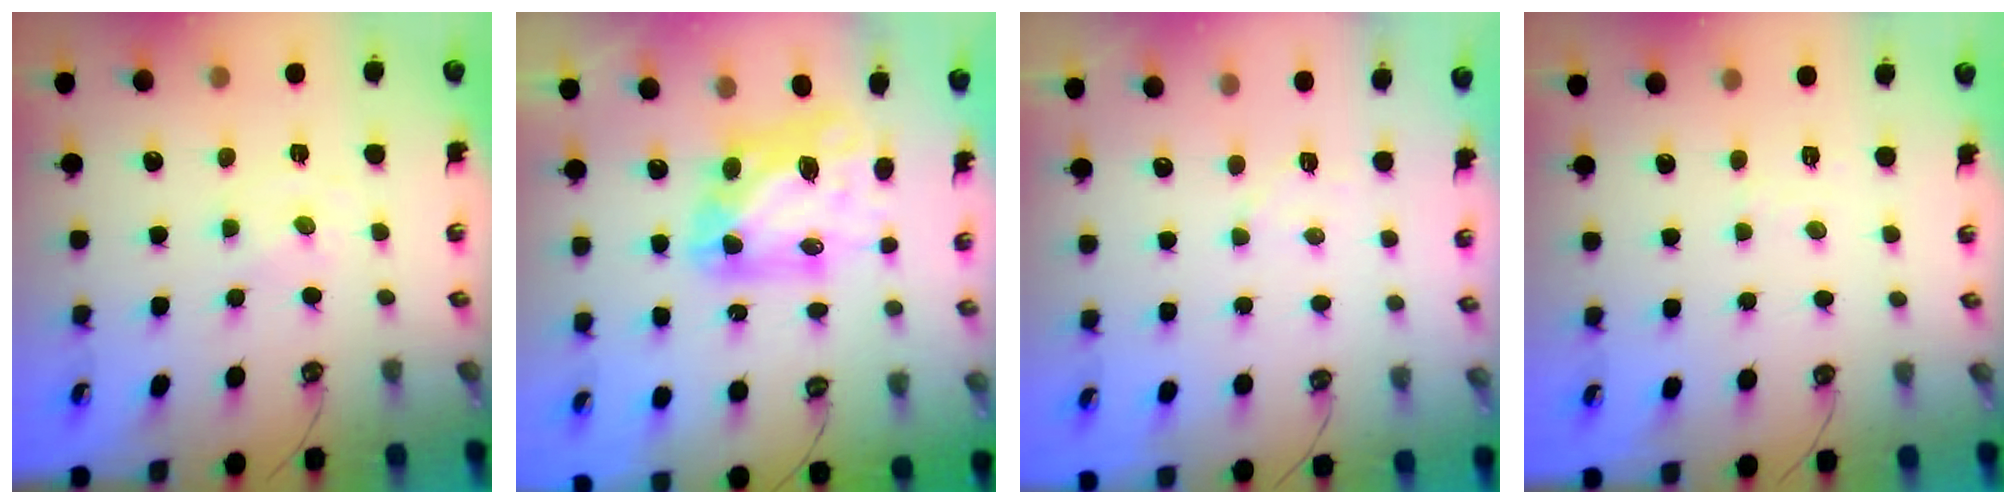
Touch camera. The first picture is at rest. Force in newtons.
{"total": 10.2, "press": 10.1, "slide": 1.2}
{"total": 2.9, "press": 2.9, "slide": 0.4}
{"total": 3.3, "press": 3.3, "slide": 0.5}